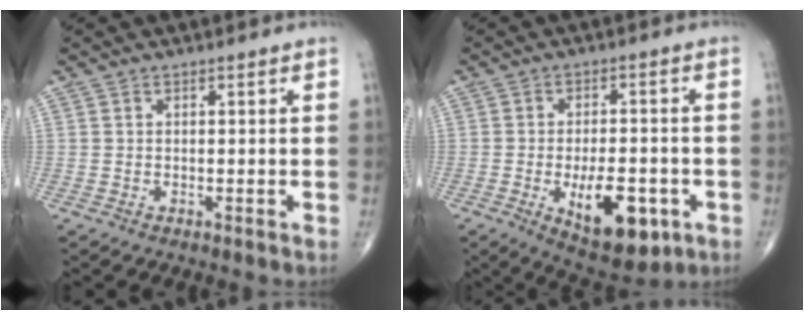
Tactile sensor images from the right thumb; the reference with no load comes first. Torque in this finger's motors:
{"motor_torque": [0.10, 0.61, 0.43, 0.29, 0.09]}